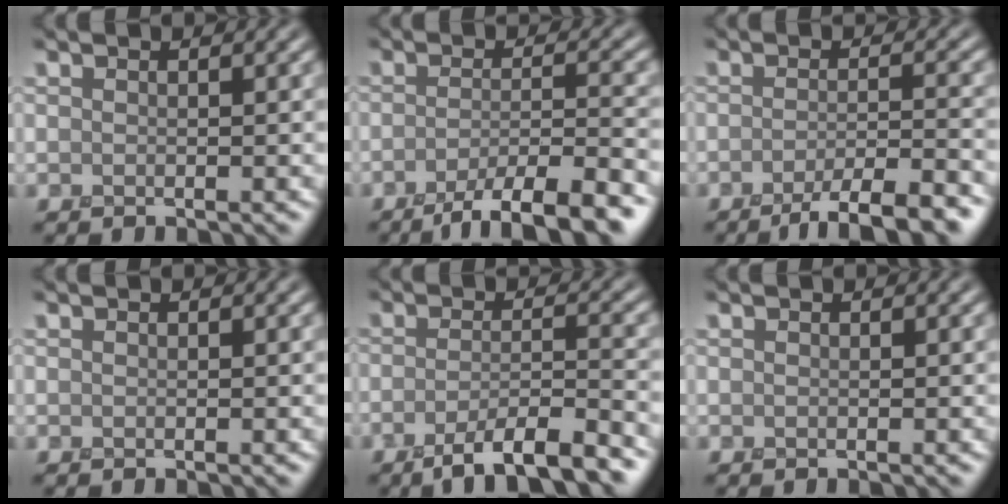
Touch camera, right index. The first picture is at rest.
{"total": 7.6, "force": [-4.9, 1.6, 5.6], "torque": [-0.080, 0.001, -0.081]}
{"total": 6.3, "force": [-4.0, 1.4, 4.7], "torque": [-0.062, 0.002, -0.065]}
{"total": 0.0}
{"total": 6.7, "force": [-4.4, 1.4, 4.9], "torque": [-0.073, 0.001, -0.079]}
{"total": 0.0}